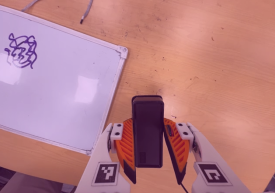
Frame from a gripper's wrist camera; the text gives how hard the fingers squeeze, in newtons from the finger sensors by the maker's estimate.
{"total": 5.3, "left": 4.2, "right": 6.4}